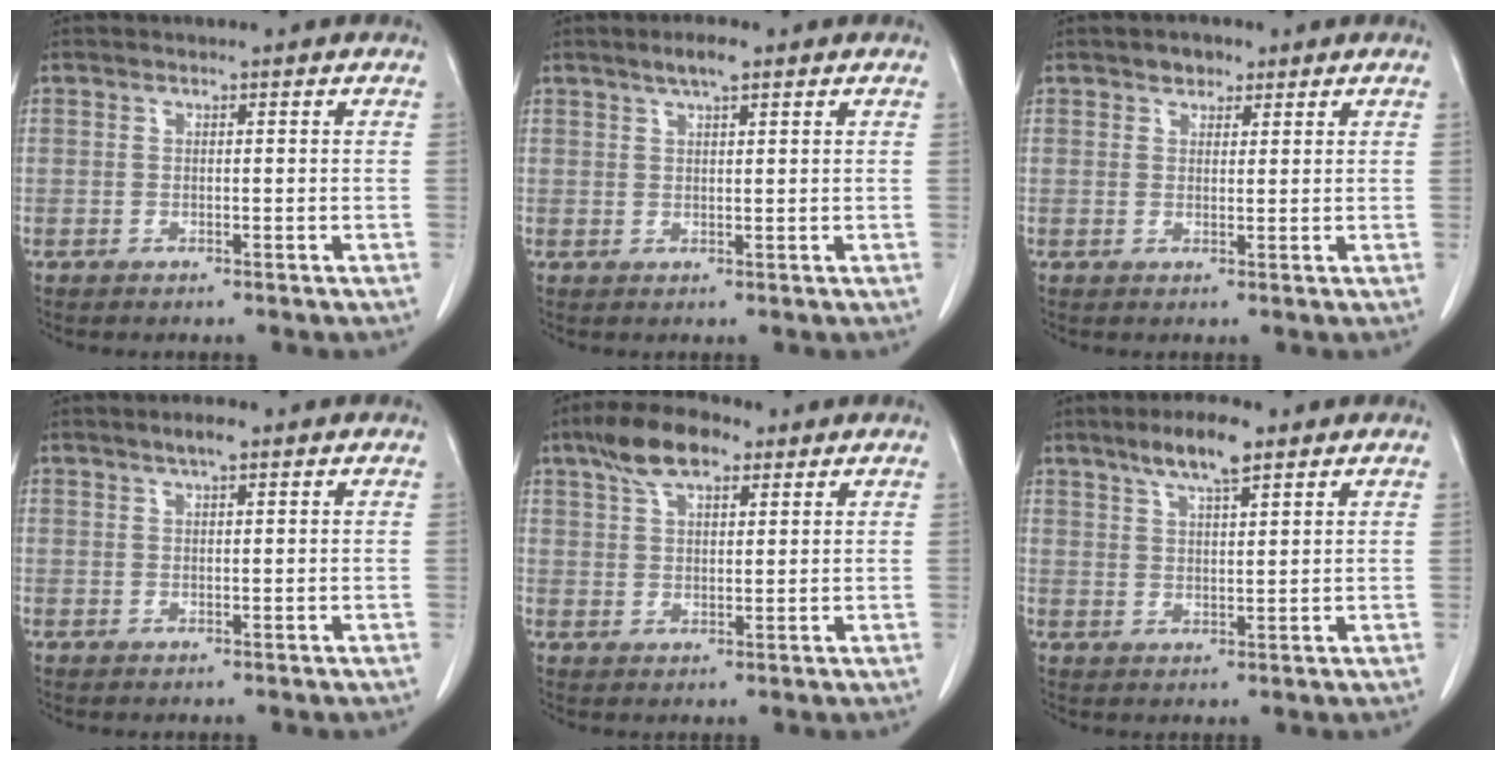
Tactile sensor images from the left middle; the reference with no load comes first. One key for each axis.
{"total": 3.0, "fx": 2.1, "fy": 0.5, "fz": 2.2, "tx": -0.044, "ty": 0.005, "tz": 0.036}
{"total": 2.2, "fx": 1.5, "fy": 1.4, "fz": 0.8, "tx": -0.012, "ty": 0.002, "tz": 0.021}
{"total": 2.2, "fx": 1.5, "fy": 0.3, "fz": 1.5, "tx": -0.032, "ty": 0.004, "tz": 0.024}
{"total": 8.1, "fx": 5.1, "fy": 3.2, "fz": 5.3, "tx": -0.104, "ty": 0.021, "tz": 0.091}
{"total": 6.6, "fx": 4.5, "fy": 1.1, "fz": 4.7, "tx": -0.090, "ty": 0.006, "tz": 0.077}